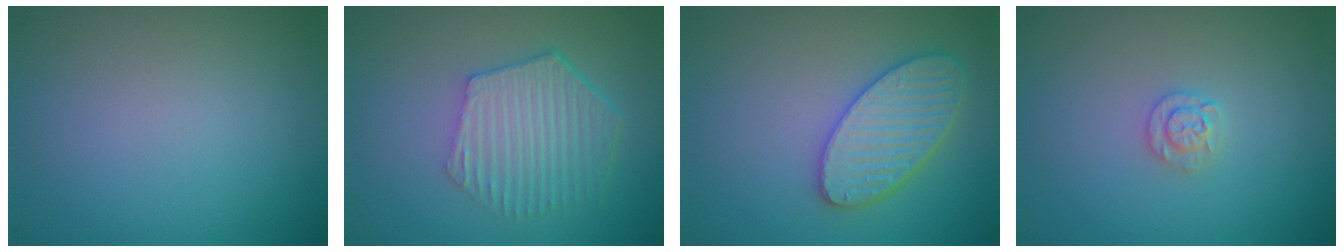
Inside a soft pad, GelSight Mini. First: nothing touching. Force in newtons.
{"total": 5.4, "press": 4.1, "slide": 3.6}
{"total": 4.3, "press": 4.1, "slide": 1.3}
{"total": 1.5, "press": 1.5, "slide": 0.1}